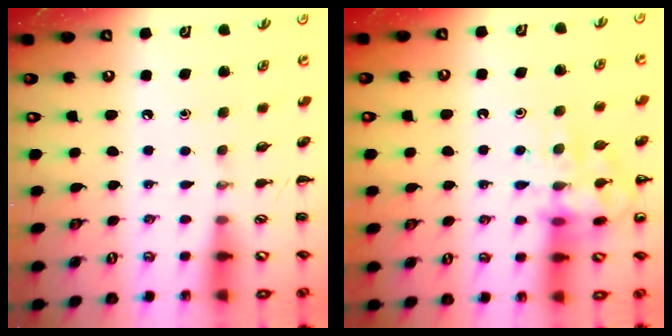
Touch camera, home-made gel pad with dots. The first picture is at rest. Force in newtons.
{"total": 13.3, "press": 13.3, "slide": 1.1}